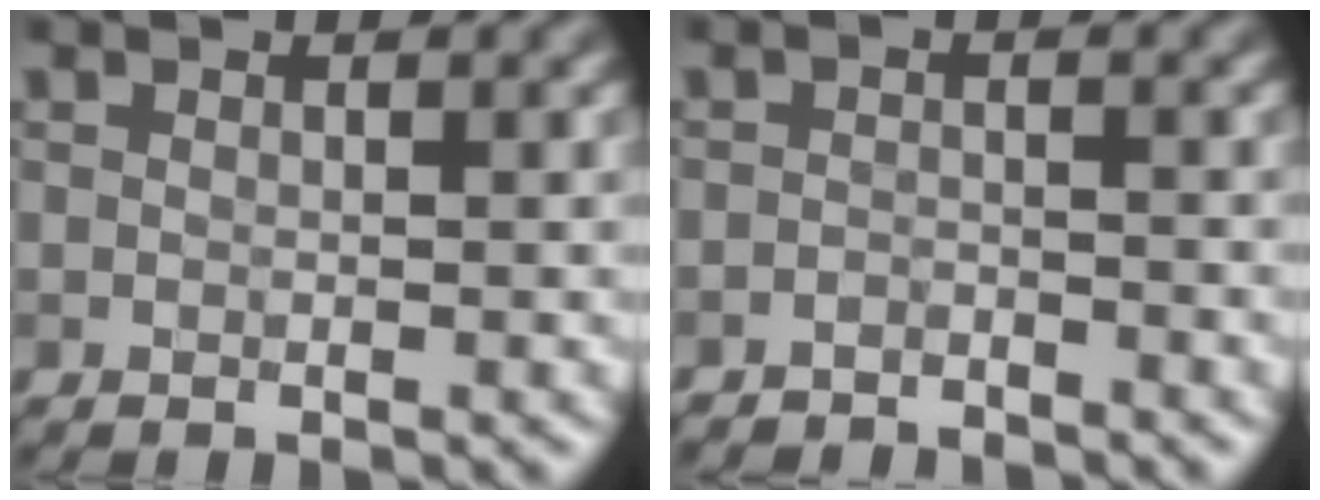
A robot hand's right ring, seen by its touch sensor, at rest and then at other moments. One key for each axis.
{"total": 2.1, "fx": -2.1, "fy": 0.3, "fz": 0.1, "tx": 0.003, "ty": -0.003, "tz": -0.038}